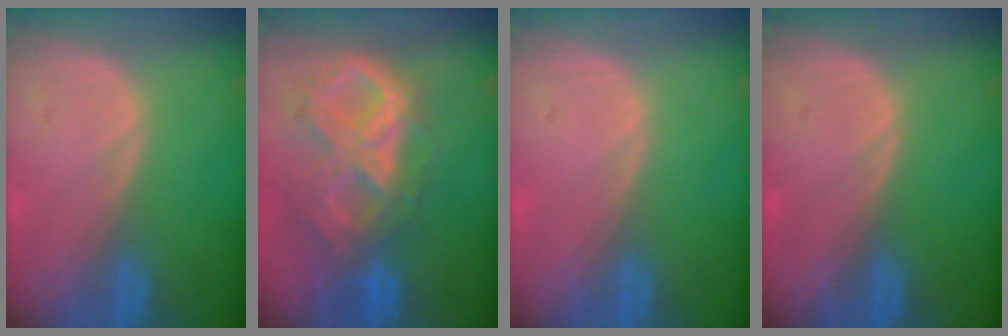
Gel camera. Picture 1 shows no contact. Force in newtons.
{"total": 10.5, "press": 8.9, "slide": 5.5}
{"total": 0.0}
{"total": 0.0}